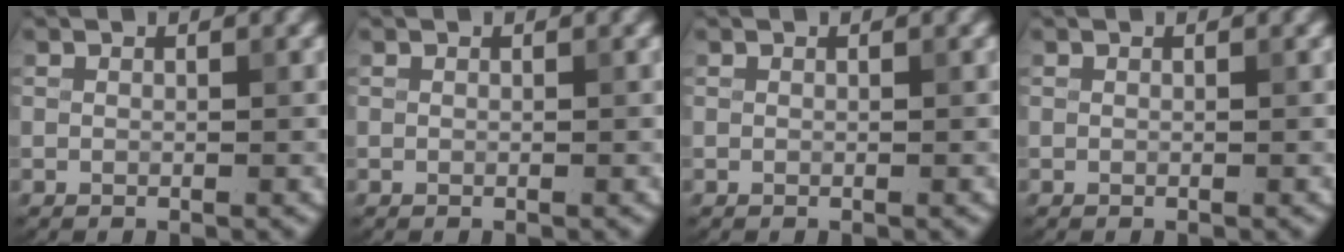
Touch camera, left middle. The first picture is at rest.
{"total": 0.0}
{"total": 0.0}
{"total": 0.0}